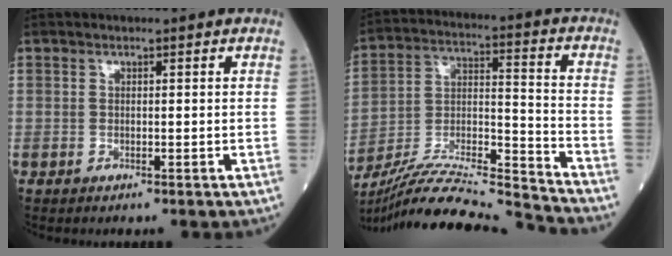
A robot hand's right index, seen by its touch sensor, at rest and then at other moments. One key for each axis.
{"total": 20.2, "fx": -19.1, "fy": -1.4, "fz": 6.4, "tx": -0.135, "ty": -0.005, "tz": -0.327}